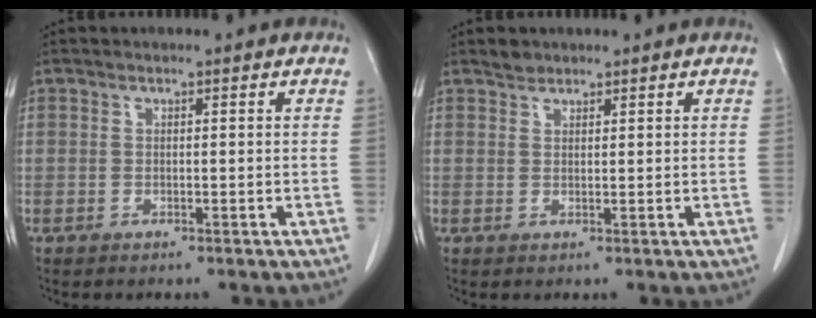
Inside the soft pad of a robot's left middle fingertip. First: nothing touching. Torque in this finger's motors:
{"motor_torque": [0.20, -0.20, -0.08, 0.01]}